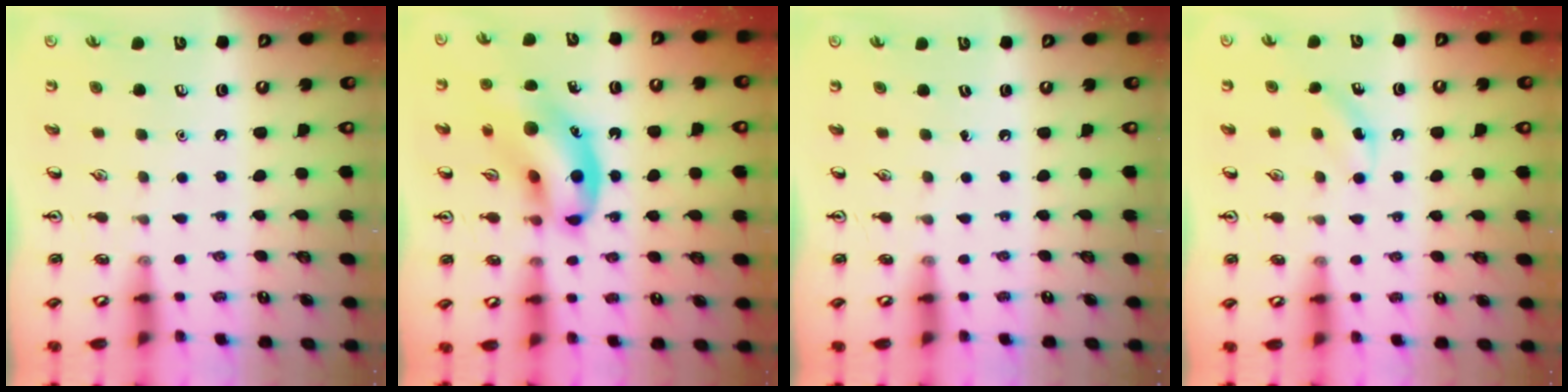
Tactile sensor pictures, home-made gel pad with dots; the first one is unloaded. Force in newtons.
{"total": 14.9, "press": 14.4, "slide": 3.8}
{"total": 0.0}
{"total": 2.6, "press": 2.4, "slide": 0.8}